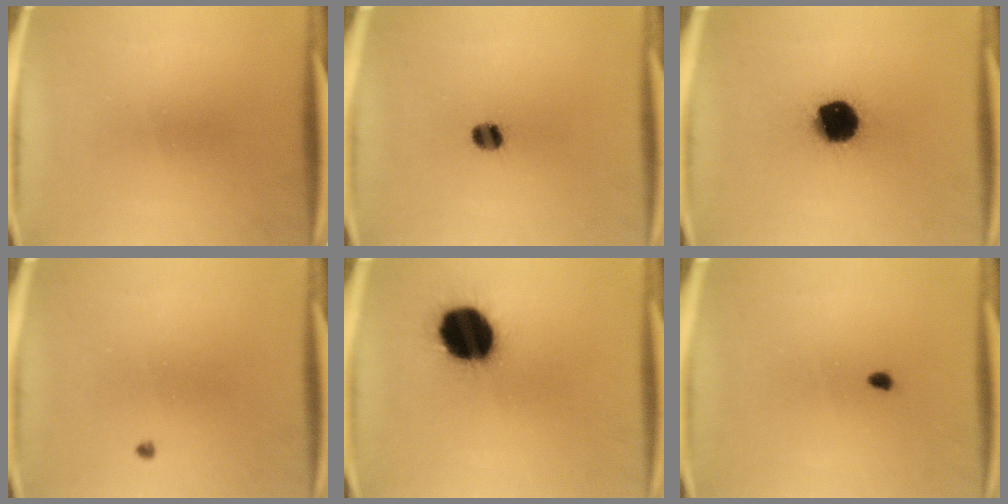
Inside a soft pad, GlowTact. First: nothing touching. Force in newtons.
{"total": 3.5}
{"total": 16.1}
{"total": 0.7}
{"total": 19.4}
{"total": 0.7}